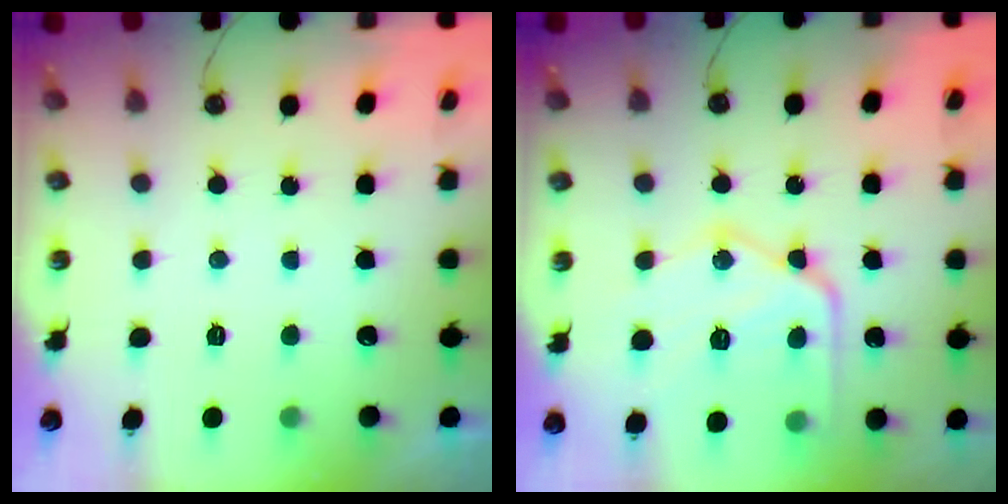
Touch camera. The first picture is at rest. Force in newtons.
{"total": 18.9, "press": 18.8, "slide": 2.1}